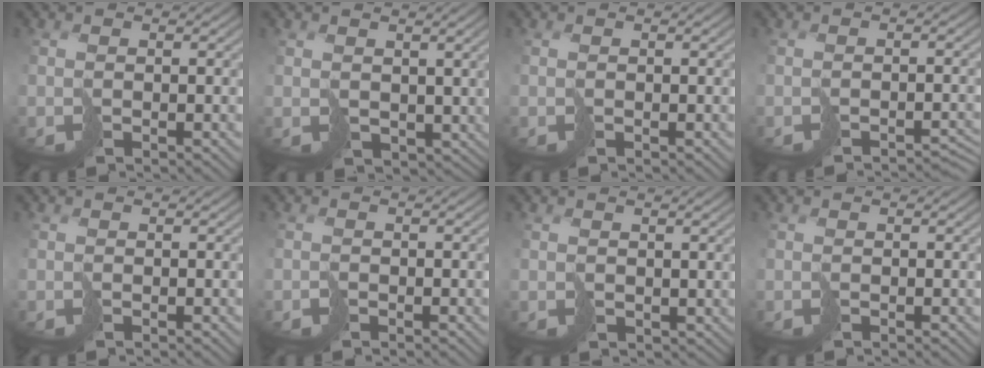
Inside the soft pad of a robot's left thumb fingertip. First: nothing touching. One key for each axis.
{"total": 3.3, "fx": 0.9, "fy": 2.6, "fz": 1.8, "tx": -0.053, "ty": -0.014, "tz": 0.019}
{"total": 0.0}
{"total": 2.4, "fx": -2.0, "fy": 0.3, "fz": 1.1, "tx": -0.015, "ty": -0.001, "tz": -0.032}
{"total": 0.0}
{"total": 0.7, "fx": -0.5, "fy": 0.4, "fz": 0.1, "tx": -0.001, "ty": 0.001, "tz": -0.011}
{"total": 1.2, "fx": 0.8, "fy": 0.9, "fz": 0.3, "tx": -0.012, "ty": -0.004, "tz": 0.016}
{"total": 0.0}